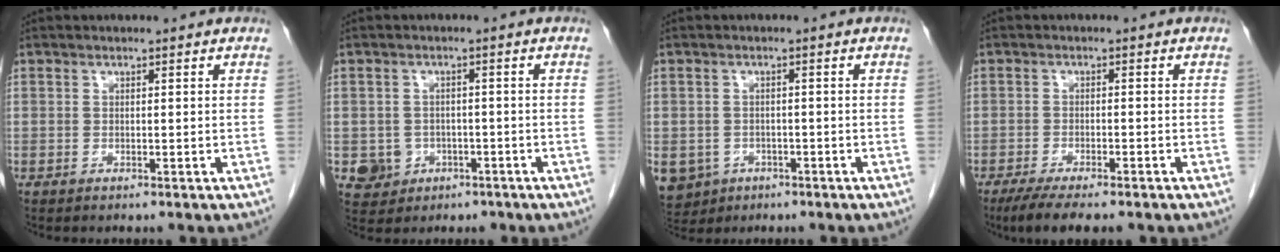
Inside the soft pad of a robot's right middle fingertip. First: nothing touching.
{"total": 4.9, "force": [-1.9, 4.5, 0.6], "torque": [-0.007, 0.010, -0.020]}
{"total": 8.5, "force": [-3.9, 7.2, 2.3], "torque": [-0.065, 0.004, -0.052]}
{"total": 7.5, "force": [-5.8, 1.5, 4.6], "torque": [-0.070, -0.014, -0.087]}